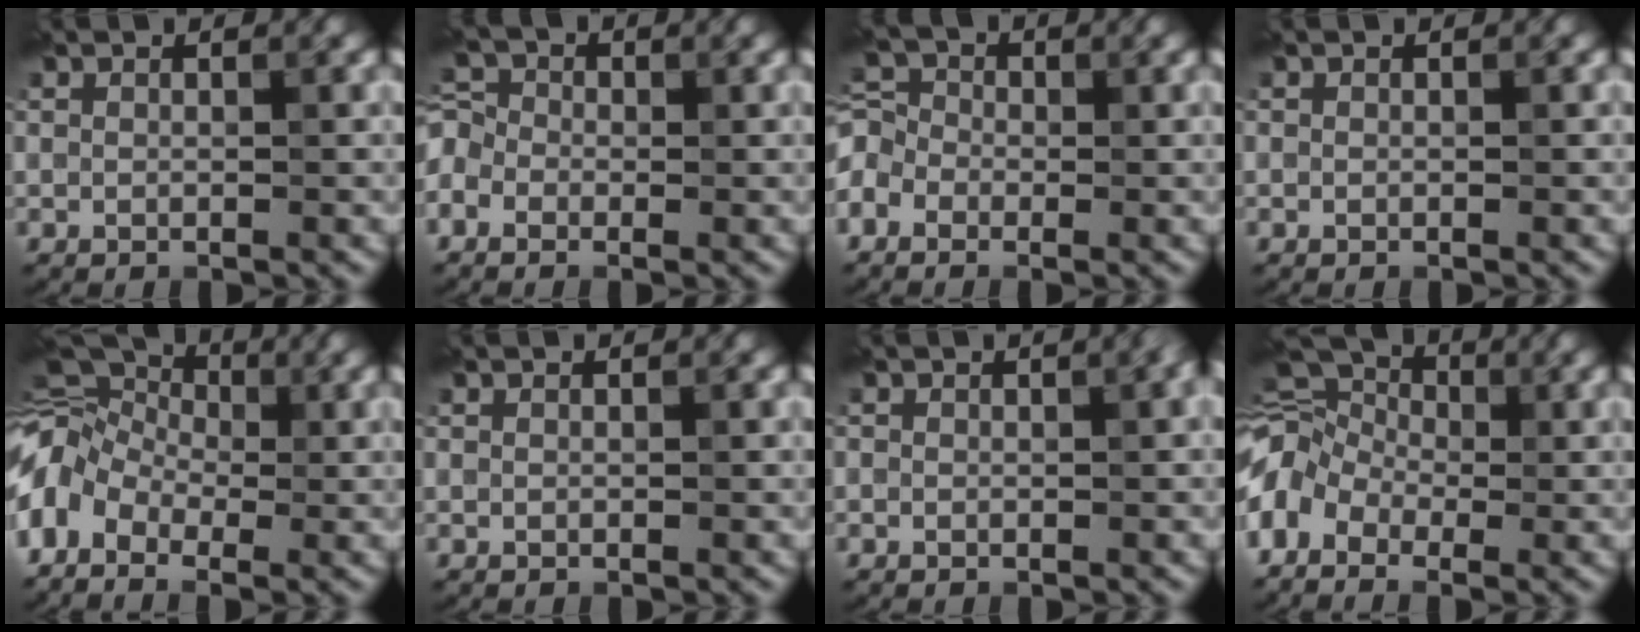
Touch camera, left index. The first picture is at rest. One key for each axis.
{"total": 4.0, "fx": -0.8, "fy": 3.3, "fz": 2.0, "tx": -0.038, "ty": 0.022, "tz": -0.039}
{"total": 4.4, "fx": -1.2, "fy": 3.5, "fz": 2.4, "tx": -0.047, "ty": 0.021, "tz": -0.039}
{"total": 0.0}
{"total": 10.4, "fx": -2.0, "fy": 7.9, "fz": 6.6, "tx": -0.129, "ty": 0.016, "tz": -0.047}
{"total": 0.0}
{"total": 1.0, "fx": 0.2, "fy": 0.3, "fz": 1.0, "tx": -0.009, "ty": -0.002, "tz": 0.003}
{"total": 8.5, "fx": -1.8, "fy": 6.4, "fz": 5.3, "tx": -0.097, "ty": 0.026, "tz": -0.049}